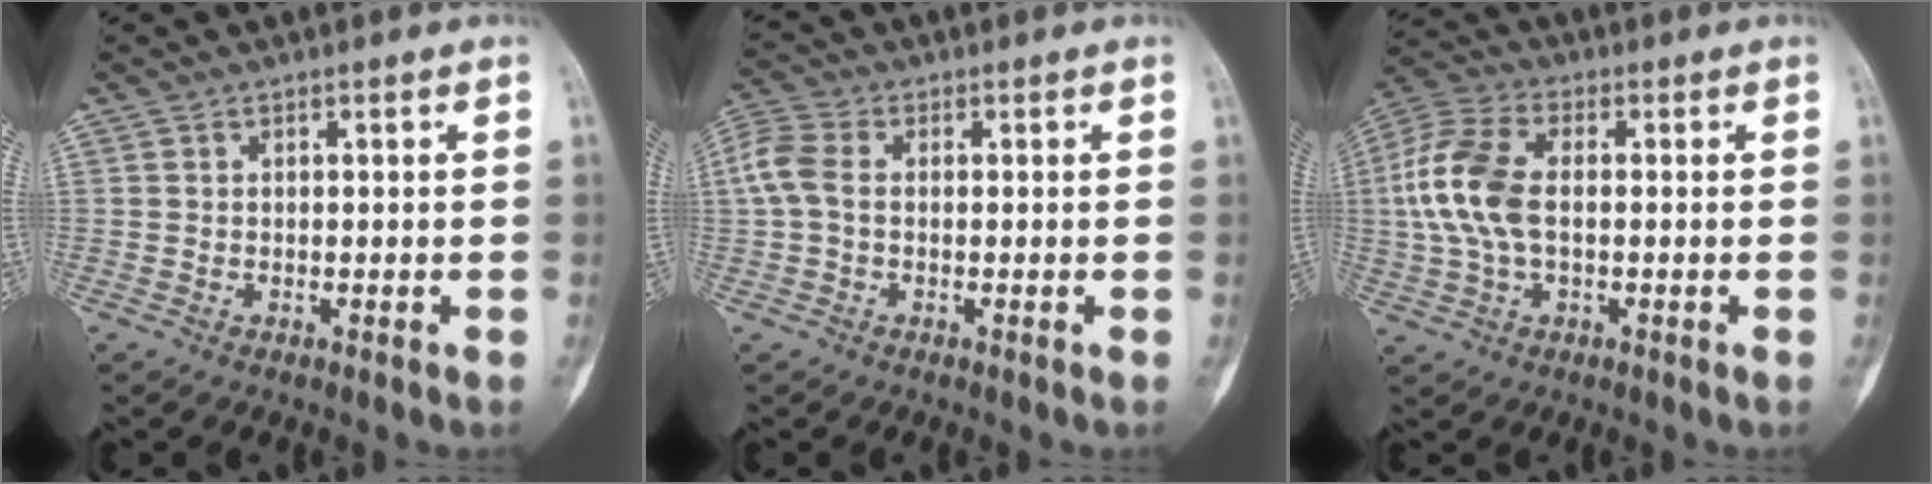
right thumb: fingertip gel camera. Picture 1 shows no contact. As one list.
[{"total": 6.1, "force": [0.2, 4.1, 4.6], "torque": [-0.118, 0.017, -0.002]}, {"total": 12.3, "force": [0.3, 7.0, 10.2], "torque": [-0.229, 0.021, 0.002]}]